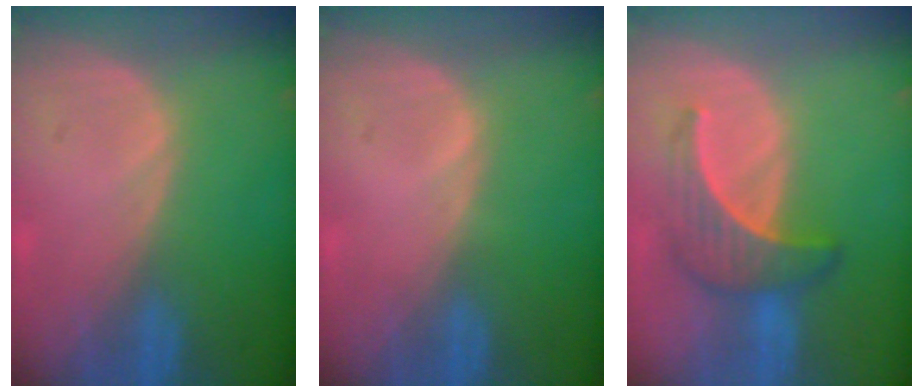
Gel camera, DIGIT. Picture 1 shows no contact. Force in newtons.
{"total": 0.5, "press": 0.1, "slide": 0.5}
{"total": 6.3, "press": 6.0, "slide": 1.9}